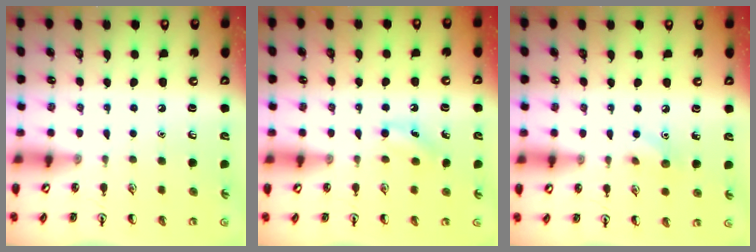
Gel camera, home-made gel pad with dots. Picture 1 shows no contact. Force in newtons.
{"total": 5.0, "press": 4.7, "slide": 1.7}
{"total": 5.9, "press": 5.6, "slide": 1.6}